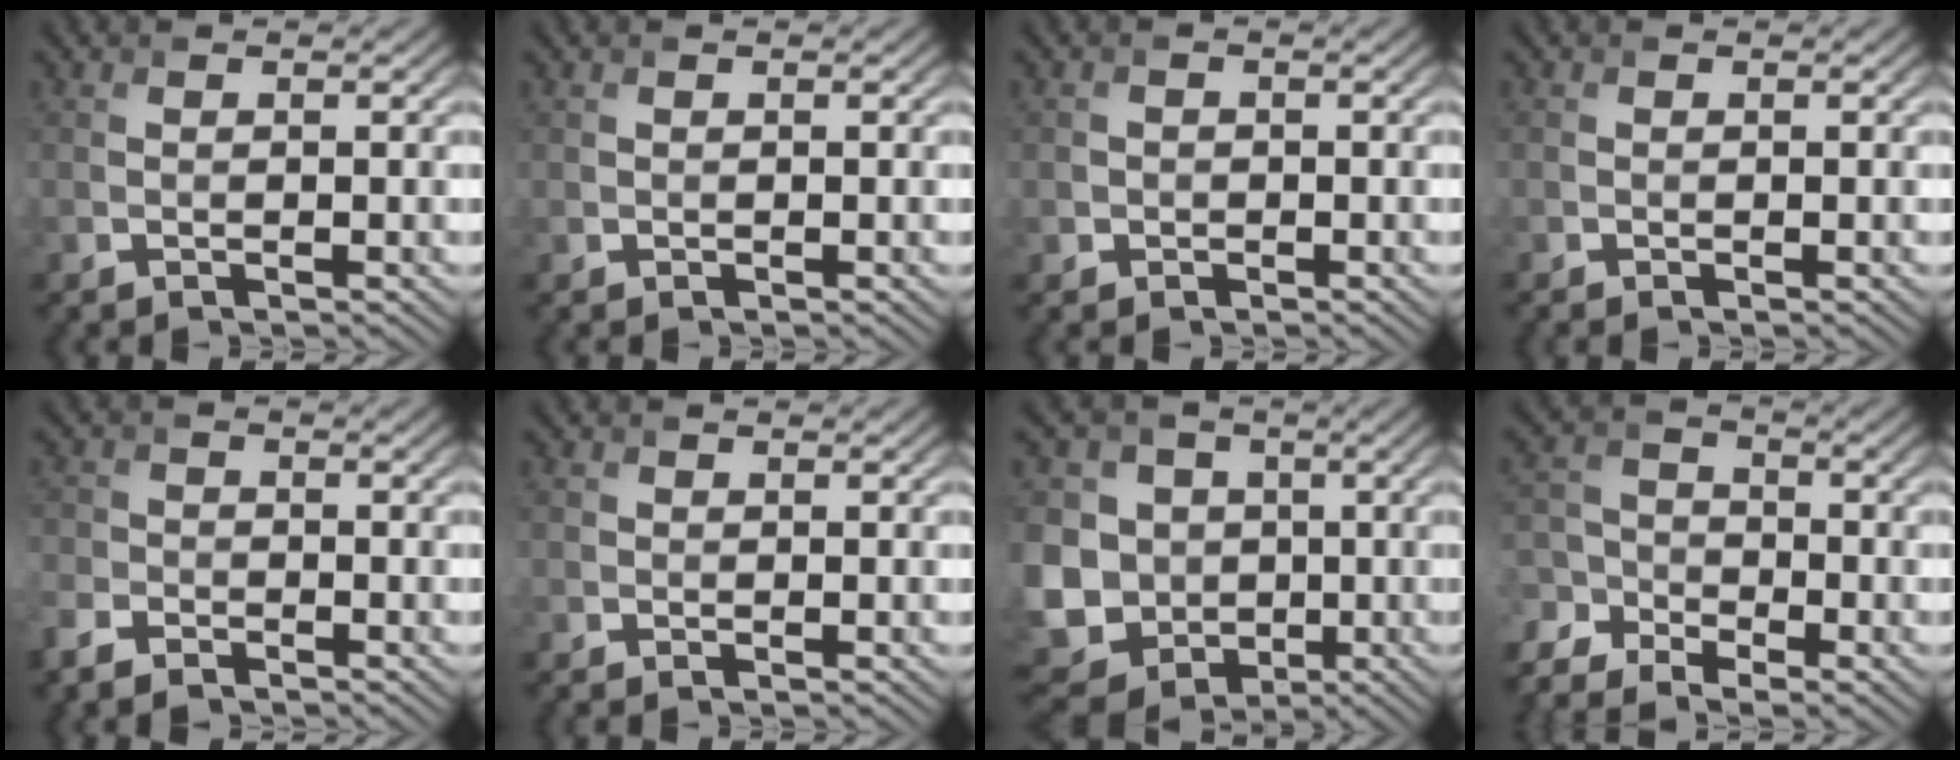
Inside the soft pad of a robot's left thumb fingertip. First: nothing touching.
{"total": 0.0}
{"total": 1.3, "force": [-0.4, 1.2, 0.0], "torque": [0.010, 0.002, -0.011]}
{"total": 0.6, "force": [-0.6, 0.0, 0.2], "torque": [-0.005, -0.004, -0.013]}
{"total": 3.4, "force": [-2.6, 1.6, 1.5], "torque": [-0.040, -0.003, -0.059]}
{"total": 1.0, "force": [-0.8, 0.5, 0.2], "torque": [-0.006, -0.004, -0.019]}
{"total": 15.9, "force": [-2.3, 14.4, 6.3], "torque": [-0.220, -0.010, -0.040]}
{"total": 6.6, "force": [-3.8, 3.6, 4.0], "torque": [-0.111, -0.014, -0.079]}